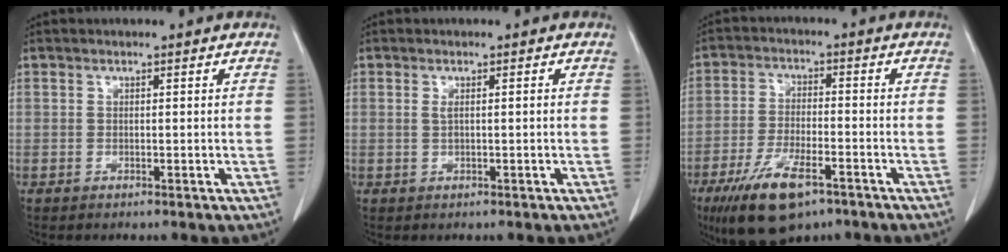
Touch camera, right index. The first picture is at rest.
{"total": 1.4, "force": [0.0, 0.3, 1.3], "torque": [-0.029, 0.004, 0.004]}
{"total": 11.8, "force": [-7.2, 3.9, 8.5], "torque": [-0.164, -0.017, -0.121]}